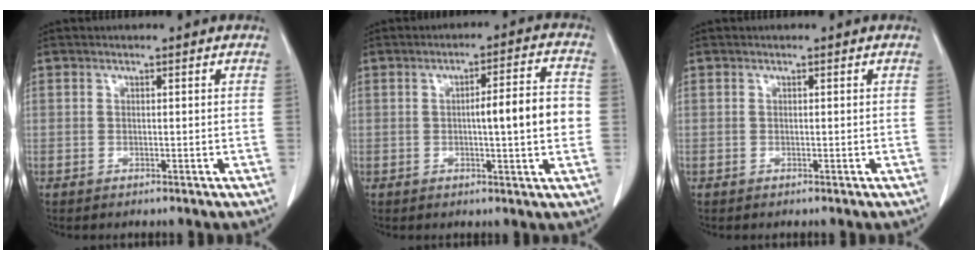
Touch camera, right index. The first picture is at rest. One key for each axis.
{"total": 8.5, "fx": -0.3, "fy": 0.8, "fz": 8.5, "tx": -0.117, "ty": 0.016, "tz": -0.005}
{"total": 0.0}